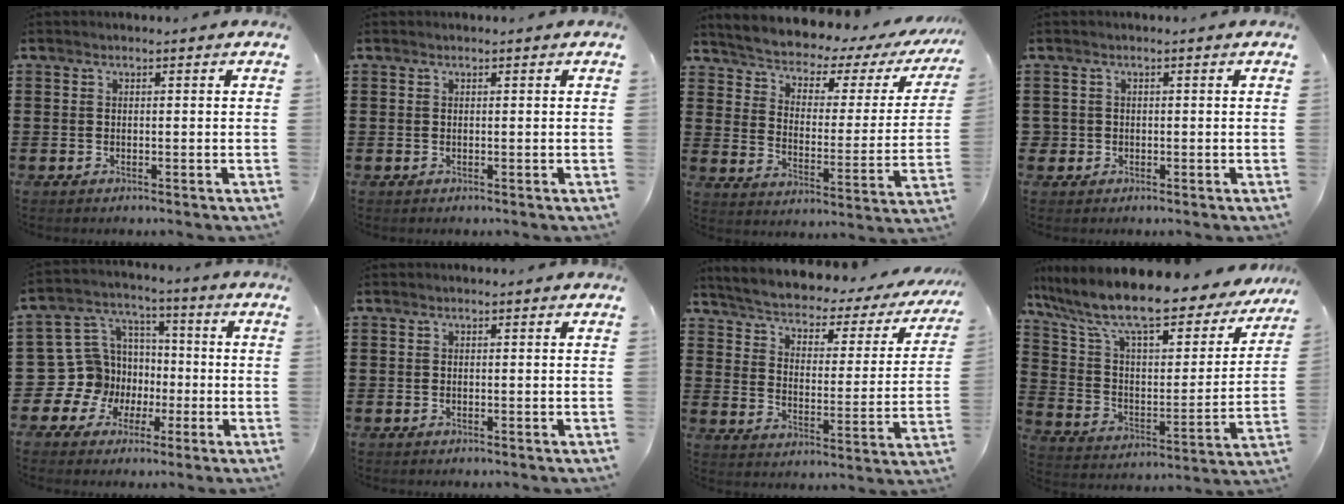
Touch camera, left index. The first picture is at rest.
{"total": 0.0}
{"total": 2.9, "force": [2.6, 0.8, 1.1], "torque": [-0.043, -0.034, 0.032]}
{"total": 1.2, "force": [-0.4, 1.1, 0.0], "torque": [-0.006, 0.004, -0.011]}
{"total": 11.0, "force": [-2.7, 10.5, 1.8], "torque": [-0.104, 0.001, -0.041]}
{"total": 0.0}
{"total": 2.6, "force": [2.2, 0.7, 1.4], "torque": [-0.044, -0.027, 0.025]}
{"total": 11.8, "force": [9.2, 2.3, 6.9], "torque": [-0.166, -0.063, 0.153]}